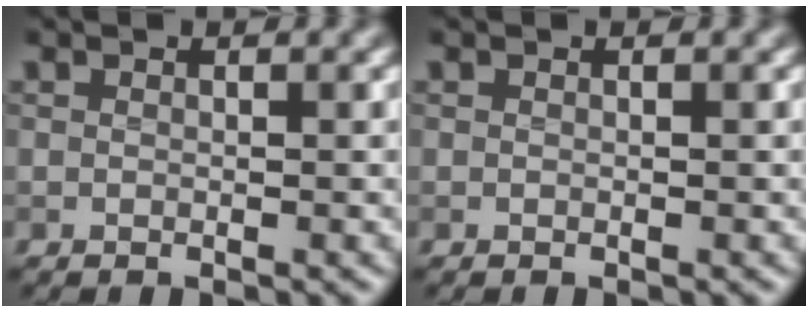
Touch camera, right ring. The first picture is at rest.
{"total": 0.0}